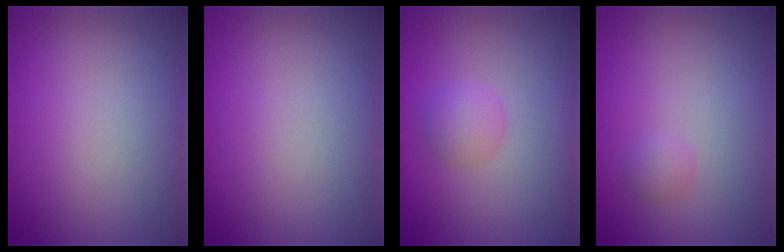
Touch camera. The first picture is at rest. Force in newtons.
{"total": 0.0}
{"total": 1.9, "press": 1.9, "slide": 0.1}
{"total": 0.9, "press": 0.9, "slide": 0.1}